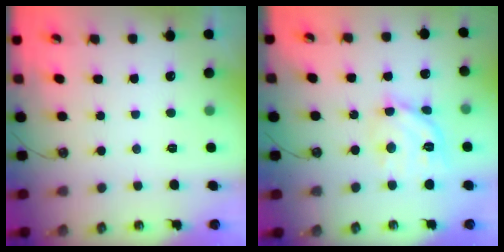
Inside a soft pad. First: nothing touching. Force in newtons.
{"total": 13.8, "press": 13.7, "slide": 1.3}